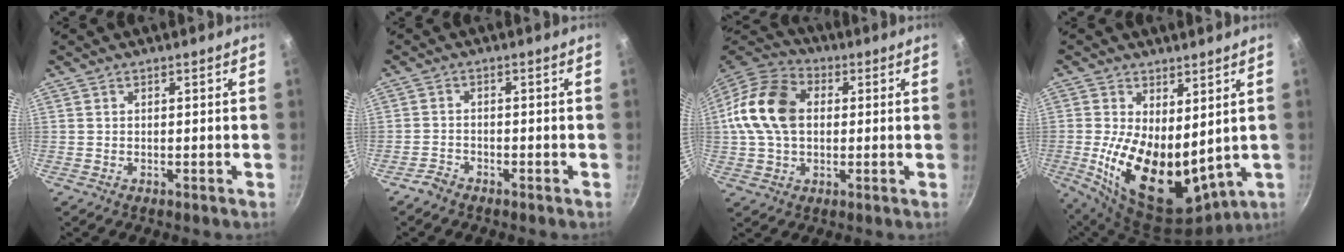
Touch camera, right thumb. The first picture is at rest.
{"total": 2.3, "force": [-2.0, 1.0, 0.5], "torque": [-0.012, 0.022, -0.038]}
{"total": 15.9, "force": [1.6, 11.3, 11.0], "torque": [-0.195, 0.026, 0.014]}
{"total": 17.9, "force": [1.0, 9.8, 14.9], "torque": [-0.241, -0.037, 0.041]}